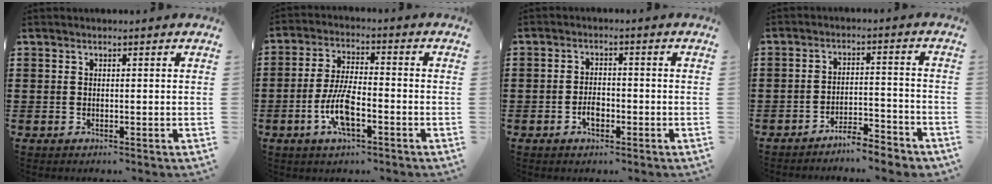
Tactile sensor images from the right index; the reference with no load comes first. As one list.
[{"total": 7.5, "force": [-2.8, 2.3, 6.6], "torque": [-0.150, -0.012, -0.056]}, {"total": 2.7, "force": [-1.2, 1.3, 2.1], "torque": [-0.041, 0.001, -0.022]}, {"total": 4.3, "force": [-4.2, -0.1, 0.8], "torque": [-0.015, 0.004, -0.086]}]